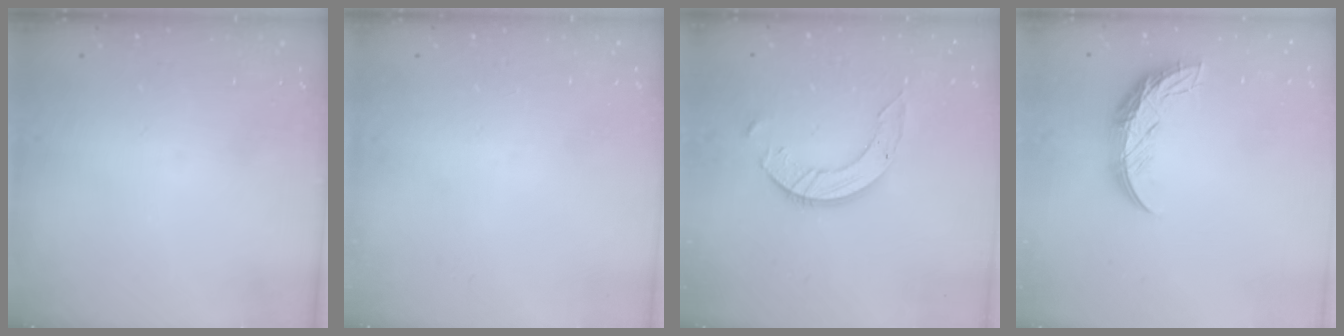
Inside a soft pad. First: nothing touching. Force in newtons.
{"total": 0.0}
{"total": 7.9, "press": 7.8, "slide": 0.7}
{"total": 10.7, "press": 10.7, "slide": 0.4}